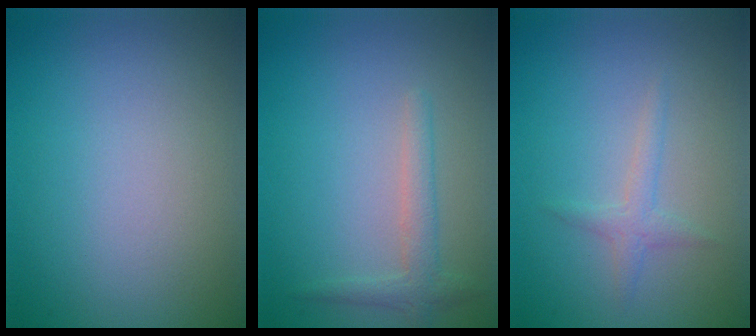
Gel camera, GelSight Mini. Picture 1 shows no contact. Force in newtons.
{"total": 1.9, "press": 1.9, "slide": 0.0}
{"total": 1.5, "press": 1.5, "slide": 0.0}